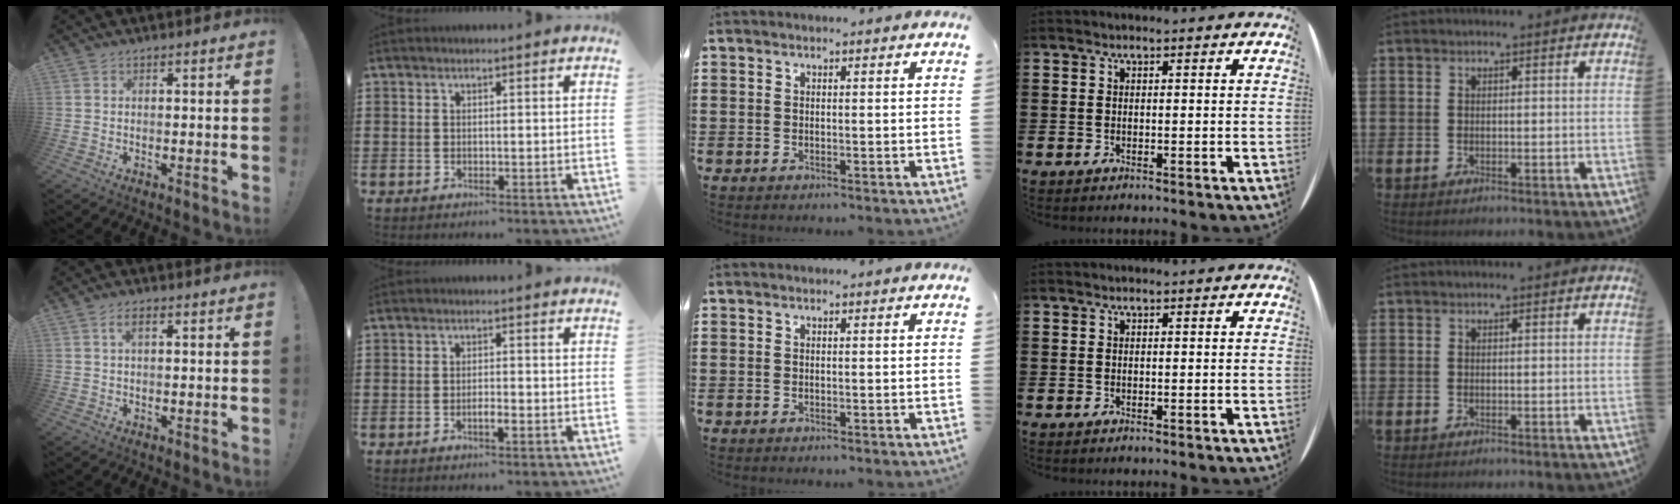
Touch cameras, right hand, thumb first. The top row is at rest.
{"thumb": {"total": 2.9, "force": [0.8, 1.4, 2.4], "torque": [-0.040, 0.006, 0.011]}, "index": {"total": 1.8, "force": [-0.9, 0.5, 1.4], "torque": [-0.027, -0.001, -0.016]}}